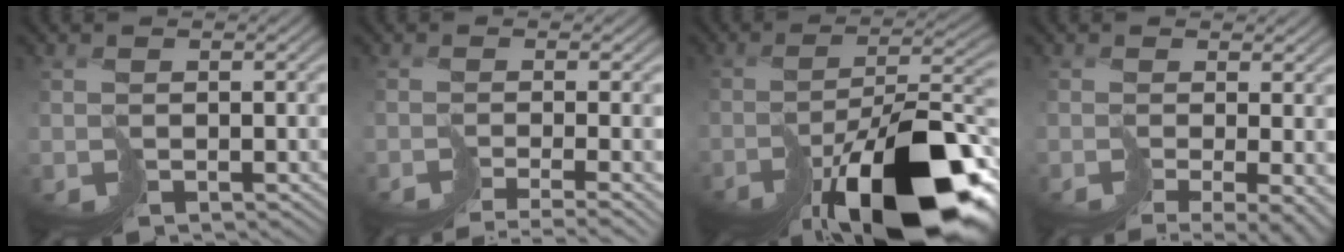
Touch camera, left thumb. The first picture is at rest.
{"total": 4.4, "force": [-3.6, -0.5, 2.6], "torque": [-0.028, -0.012, -0.049]}
{"total": 17.0, "force": [-9.6, 5.6, 12.8], "torque": [-0.194, -0.015, -0.146]}
{"total": 8.2, "force": [-3.8, 2.5, 6.9], "torque": [-0.113, -0.031, -0.015]}